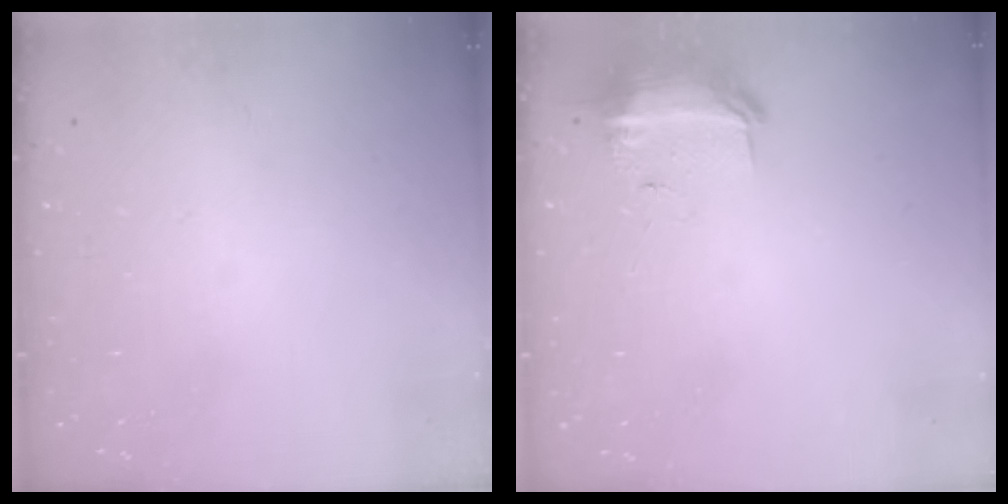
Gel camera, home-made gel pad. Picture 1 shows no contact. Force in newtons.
{"total": 8.7, "press": 8.5, "slide": 1.8}